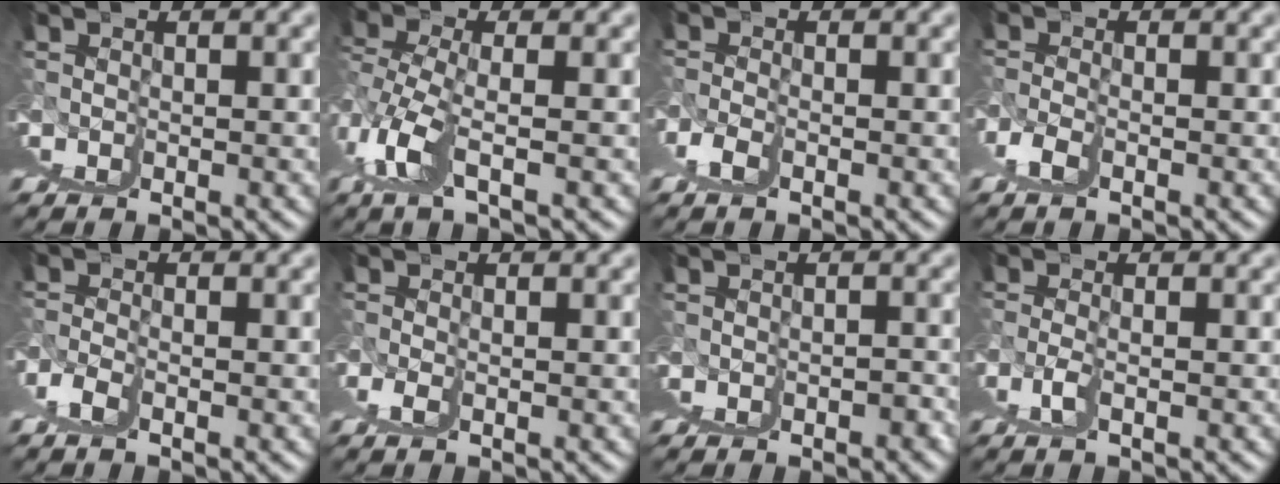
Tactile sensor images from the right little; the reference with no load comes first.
{"total": 5.8, "force": [0.6, -5.7, -0.4], "torque": [0.016, 0.009, 0.023]}
{"total": 2.7, "force": [-0.5, -2.5, -1.0], "torque": [0.015, -0.003, 0.005]}
{"total": 2.5, "force": [-0.2, -2.4, -0.8], "torque": [0.011, 0.000, 0.008]}
{"total": 2.6, "force": [0.0, -2.6, -0.6], "torque": [0.012, 0.006, 0.008]}
{"total": 1.8, "force": [-0.6, -1.5, -0.8], "torque": [0.012, -0.003, -0.001]}
{"total": 1.7, "force": [-1.0, -0.9, -1.0], "torque": [0.015, 0.001, -0.016]}
{"total": 1.6, "force": [-1.5, -0.3, 0.5], "torque": [-0.014, -0.002, -0.015]}